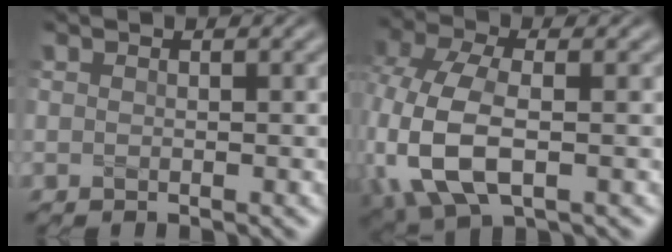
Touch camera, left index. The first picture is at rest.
{"total": 9.3, "force": [-1.3, 5.6, 7.3], "torque": [-0.196, -0.014, -0.023]}